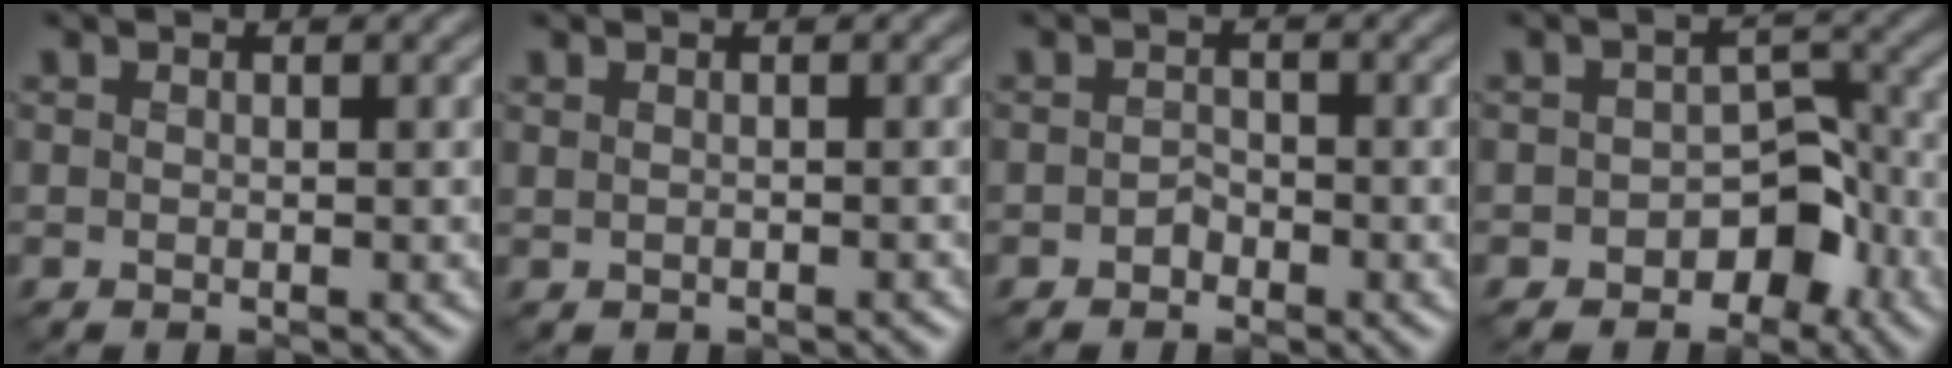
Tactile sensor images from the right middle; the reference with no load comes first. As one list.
[{"total": 0.5, "force": [0.1, 0.3, 0.4], "torque": [-0.007, -0.002, 0.006]}, {"total": 1.4, "force": [-1.0, 0.8, 0.4], "torque": [-0.003, 0.000, -0.026]}, {"total": 5.7, "force": [-3.0, 3.4, 3.5], "torque": [-0.041, -0.005, -0.049]}]